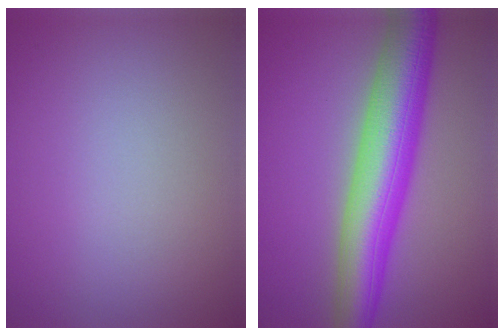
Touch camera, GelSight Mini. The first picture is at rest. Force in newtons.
{"total": 9.2, "press": 9.2, "slide": 0.2}